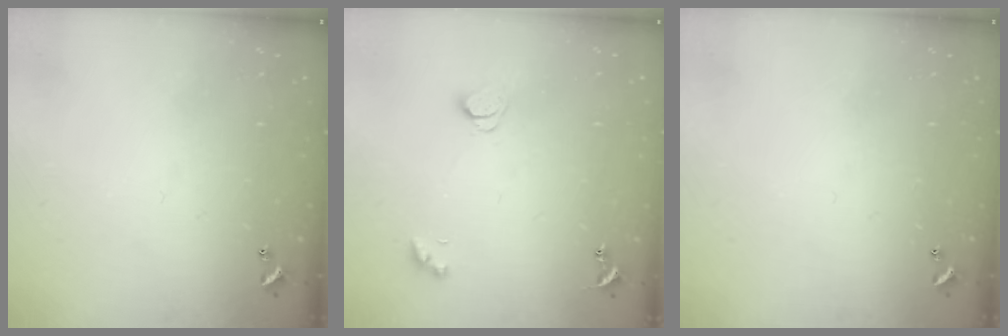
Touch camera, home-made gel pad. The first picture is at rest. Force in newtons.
{"total": 1.9, "press": 1.9, "slide": 0.4}
{"total": 0.0}